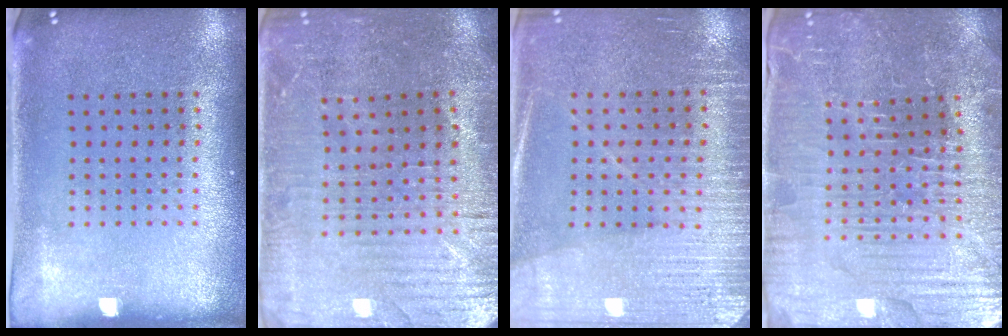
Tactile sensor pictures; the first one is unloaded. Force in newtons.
{"total": 1.8, "press": 1.8, "slide": 0.5}
{"total": 3.0, "press": 2.9, "slide": 0.7}
{"total": 4.2, "press": 4.2, "slide": 0.7}